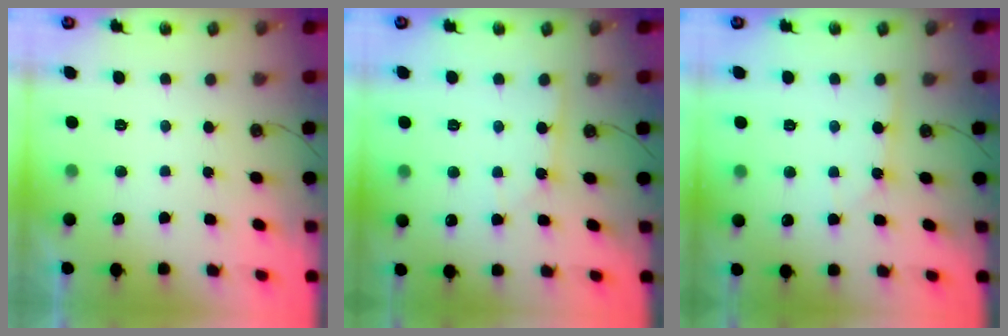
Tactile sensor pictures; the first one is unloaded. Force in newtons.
{"total": 2.7, "press": 2.7, "slide": 0.4}
{"total": 2.3, "press": 2.3, "slide": 0.3}